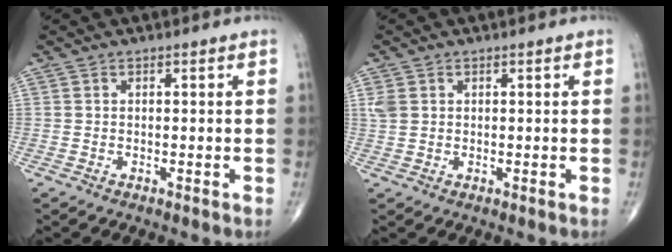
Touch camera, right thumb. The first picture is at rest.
{"total": 2.4, "force": [0.7, 1.8, 1.4], "torque": [-0.034, 0.004, 0.019]}